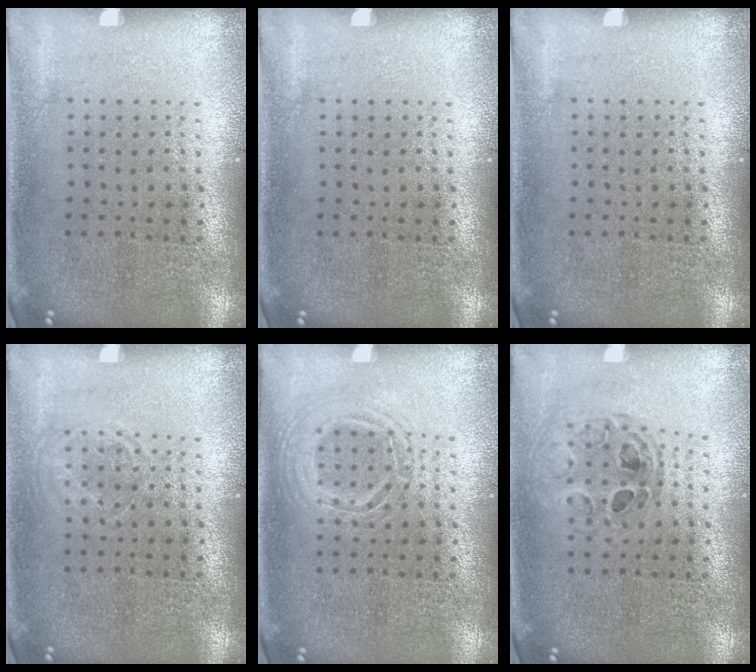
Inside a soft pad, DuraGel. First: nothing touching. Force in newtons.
{"total": 0.0}
{"total": 0.0}
{"total": 1.1, "press": 1.1, "slide": 0.2}
{"total": 1.2, "press": 1.2, "slide": 0.1}
{"total": 0.8, "press": 0.8, "slide": 0.1}